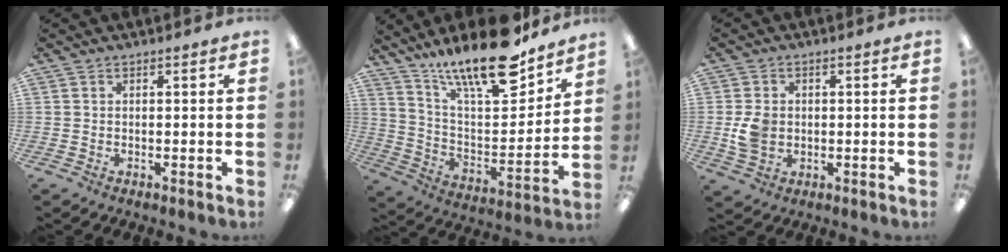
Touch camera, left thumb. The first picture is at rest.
{"total": 20.4, "force": [16.1, 5.1, 11.5], "torque": [-0.193, -0.114, 0.272]}
{"total": 5.9, "force": [-0.1, 4.8, 3.5], "torque": [-0.053, 0.003, -0.001]}